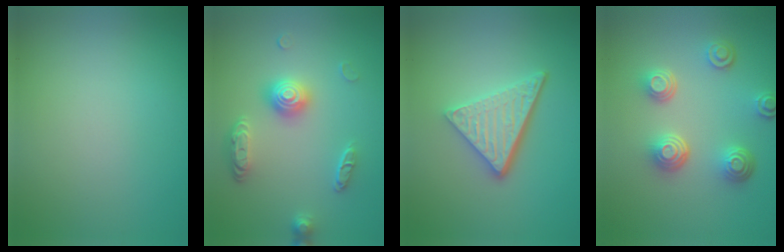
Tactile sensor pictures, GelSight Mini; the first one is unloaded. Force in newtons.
{"total": 3.5, "press": 3.0, "slide": 1.8}
{"total": 4.8, "press": 3.4, "slide": 3.4}
{"total": 4.4, "press": 3.4, "slide": 2.8}